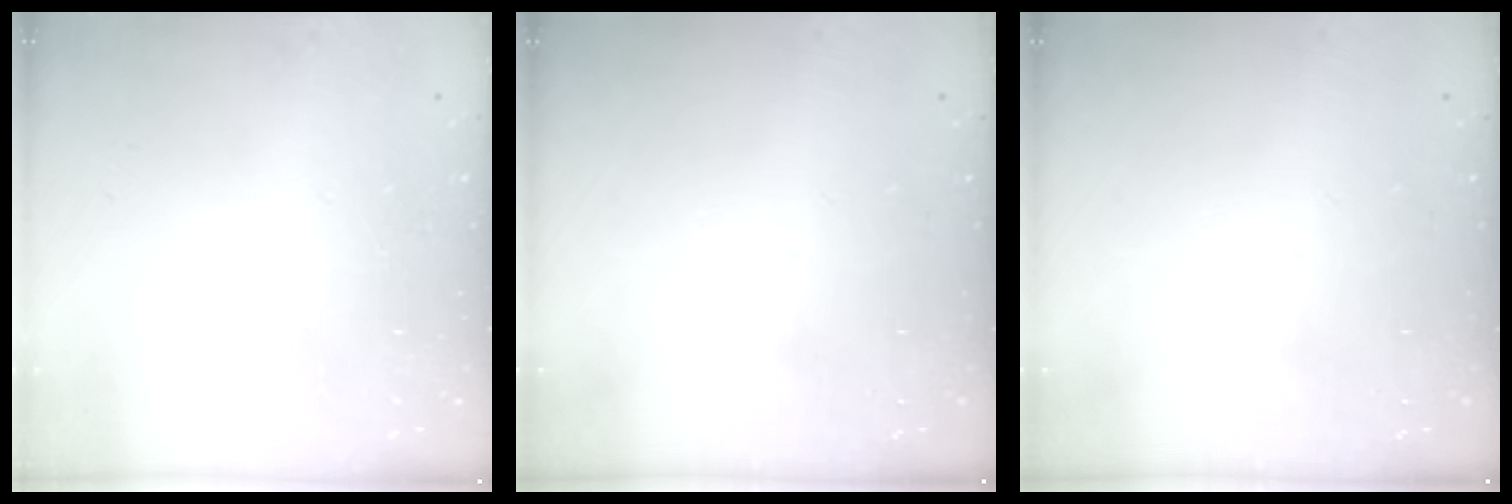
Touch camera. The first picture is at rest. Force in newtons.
{"total": 0.0}
{"total": 0.0}